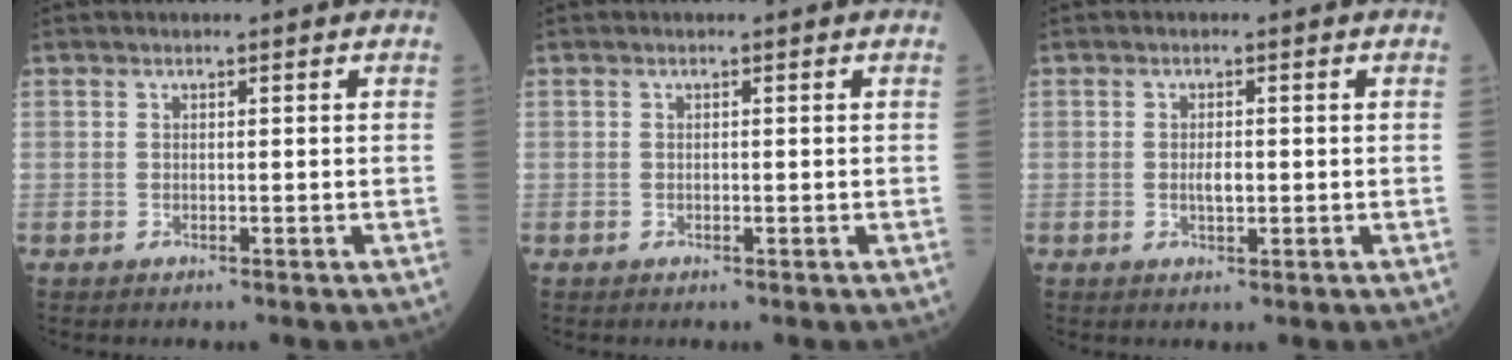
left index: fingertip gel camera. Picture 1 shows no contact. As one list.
[{"total": 0.0}, {"total": 1.9, "force": [-0.2, 0.7, 1.8], "torque": [-0.035, 0.000, -0.002]}]